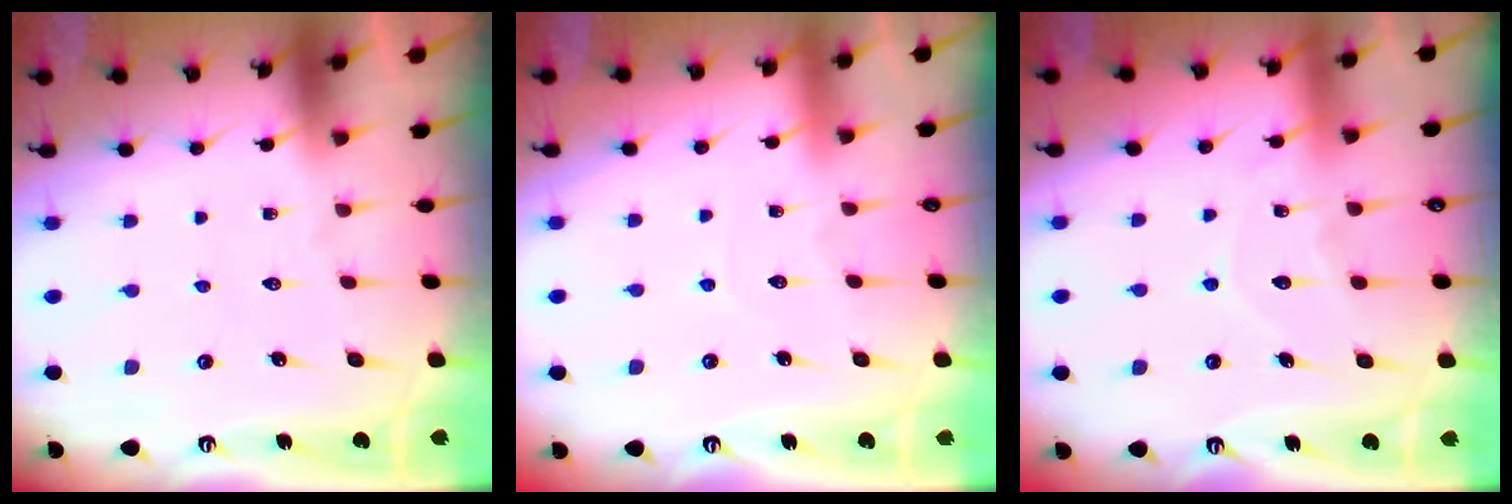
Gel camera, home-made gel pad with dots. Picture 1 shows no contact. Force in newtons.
{"total": 2.7, "press": 2.7, "slide": 0.2}
{"total": 9.1, "press": 9.1, "slide": 0.9}